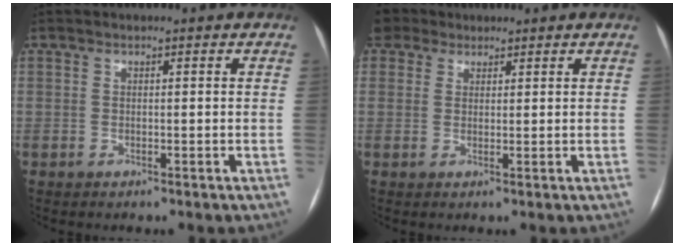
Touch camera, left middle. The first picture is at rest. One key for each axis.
{"total": 2.8, "fx": 2.4, "fy": 1.2, "fz": -0.7, "tx": 0.006, "ty": 0.014, "tz": 0.047}